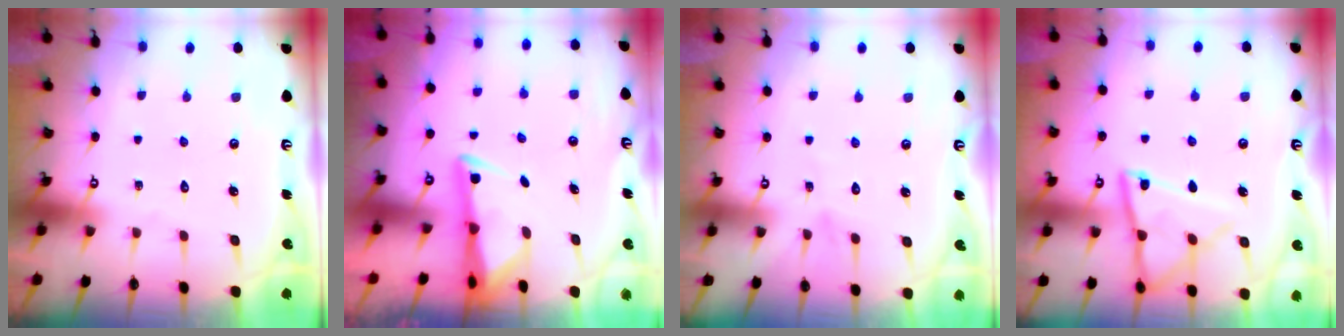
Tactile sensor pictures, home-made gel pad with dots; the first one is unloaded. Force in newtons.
{"total": 3.0, "press": 3.0, "slide": 0.5}
{"total": 1.7, "press": 1.7, "slide": 0.2}
{"total": 12.9, "press": 12.8, "slide": 1.4}